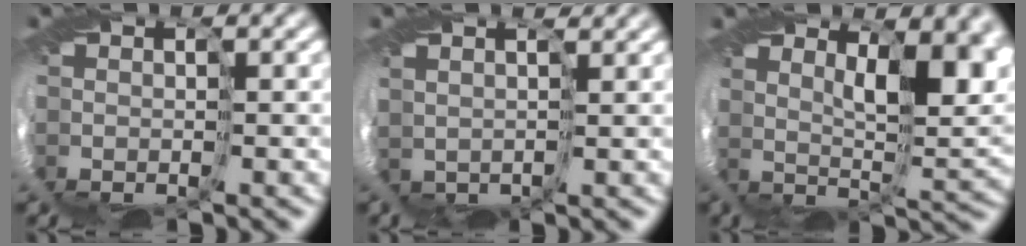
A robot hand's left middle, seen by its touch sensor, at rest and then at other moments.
{"total": 2.6, "force": [2.3, 1.0, 0.5], "torque": [-0.027, 0.019, 0.046]}
{"total": 6.3, "force": [2.9, 1.5, 5.4], "torque": [-0.075, 0.007, 0.045]}